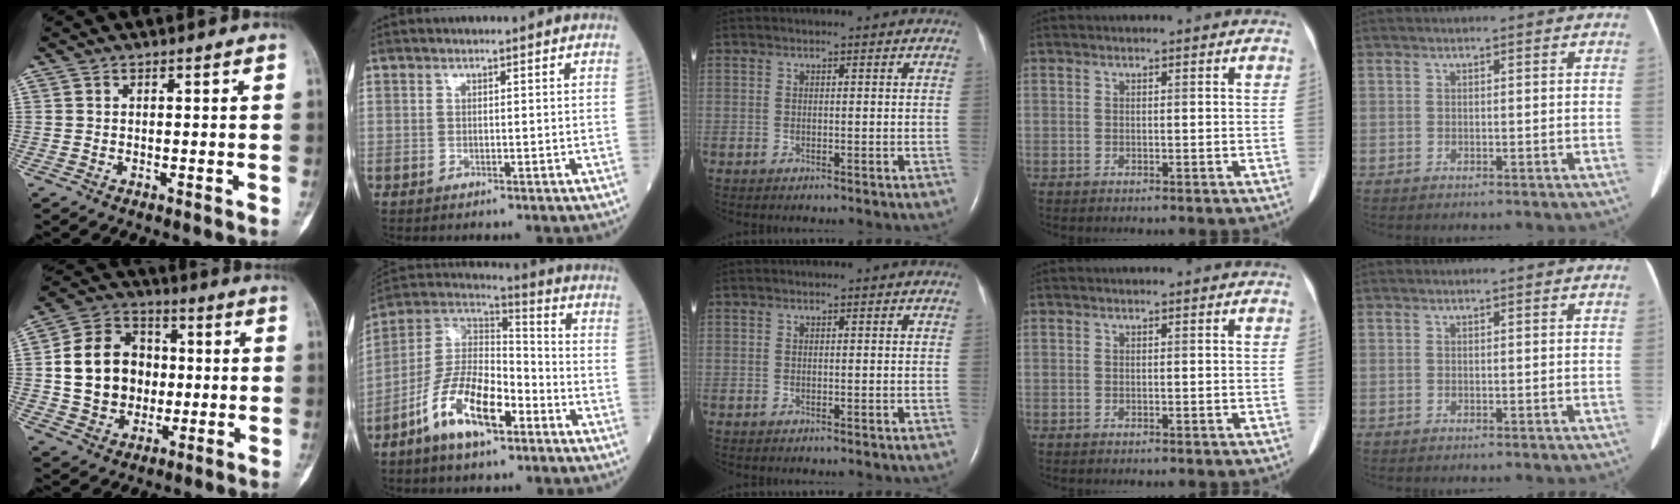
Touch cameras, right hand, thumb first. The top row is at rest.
{"thumb": {"total": 15.9, "force": [0.5, 13.1, 9.0], "torque": [-0.128, 0.026, 0.013]}, "index": {"total": 13.8, "force": [-6.9, 5.3, 10.7], "torque": [-0.212, 0.012, -0.127]}}